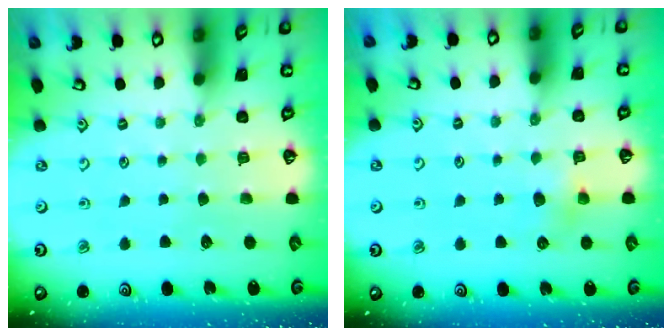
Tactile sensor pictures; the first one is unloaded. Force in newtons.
{"total": 4.1, "press": 4.1, "slide": 0.5}